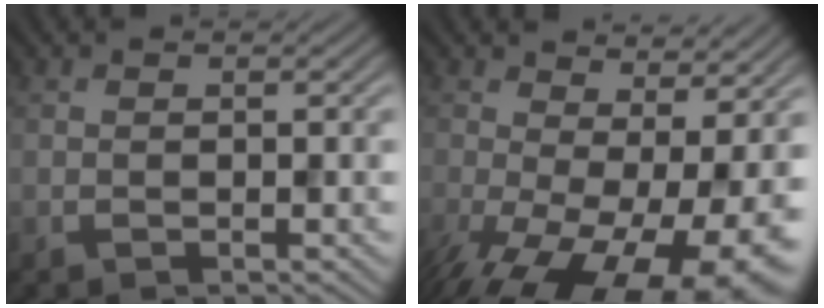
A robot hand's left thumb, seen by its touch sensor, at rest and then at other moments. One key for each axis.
{"total": 16.0, "fx": -5.9, "fy": 7.3, "fz": 13.0, "tx": -0.220, "ty": -0.042, "tz": -0.067}